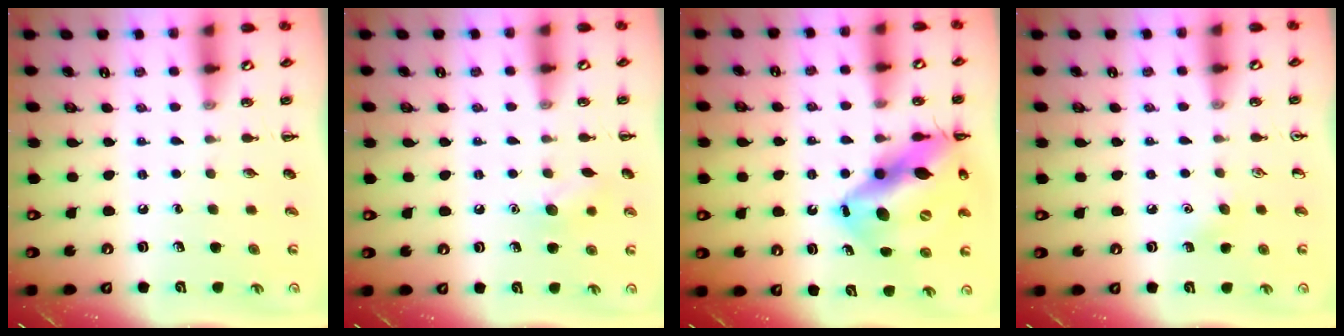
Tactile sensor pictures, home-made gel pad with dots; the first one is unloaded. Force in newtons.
{"total": 8.4, "press": 8.1, "slide": 1.8}
{"total": 19.4, "press": 18.7, "slide": 5.1}
{"total": 4.0, "press": 3.9, "slide": 1.1}